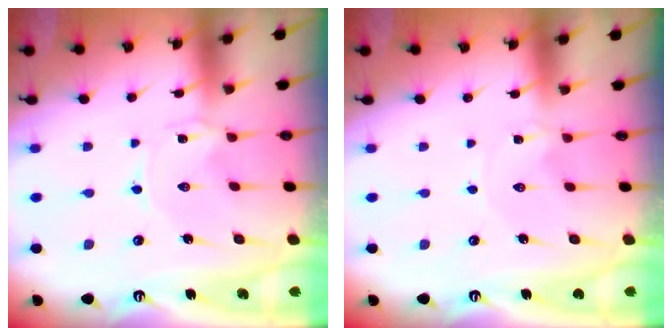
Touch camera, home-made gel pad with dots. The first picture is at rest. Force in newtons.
{"total": 0.0}